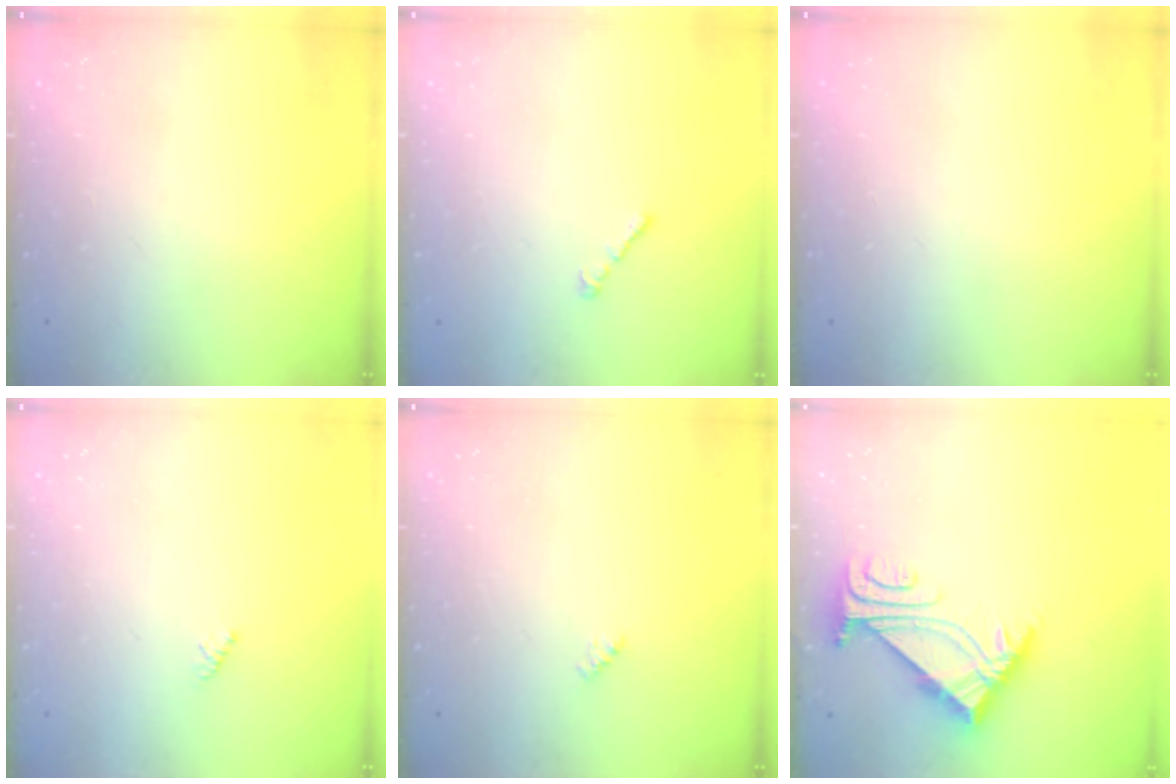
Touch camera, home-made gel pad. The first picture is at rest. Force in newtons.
{"total": 1.0, "press": 0.9, "slide": 0.5}
{"total": 0.0}
{"total": 1.5, "press": 1.4, "slide": 0.4}
{"total": 2.4, "press": 2.4, "slide": 0.4}
{"total": 5.2, "press": 5.1, "slide": 0.7}